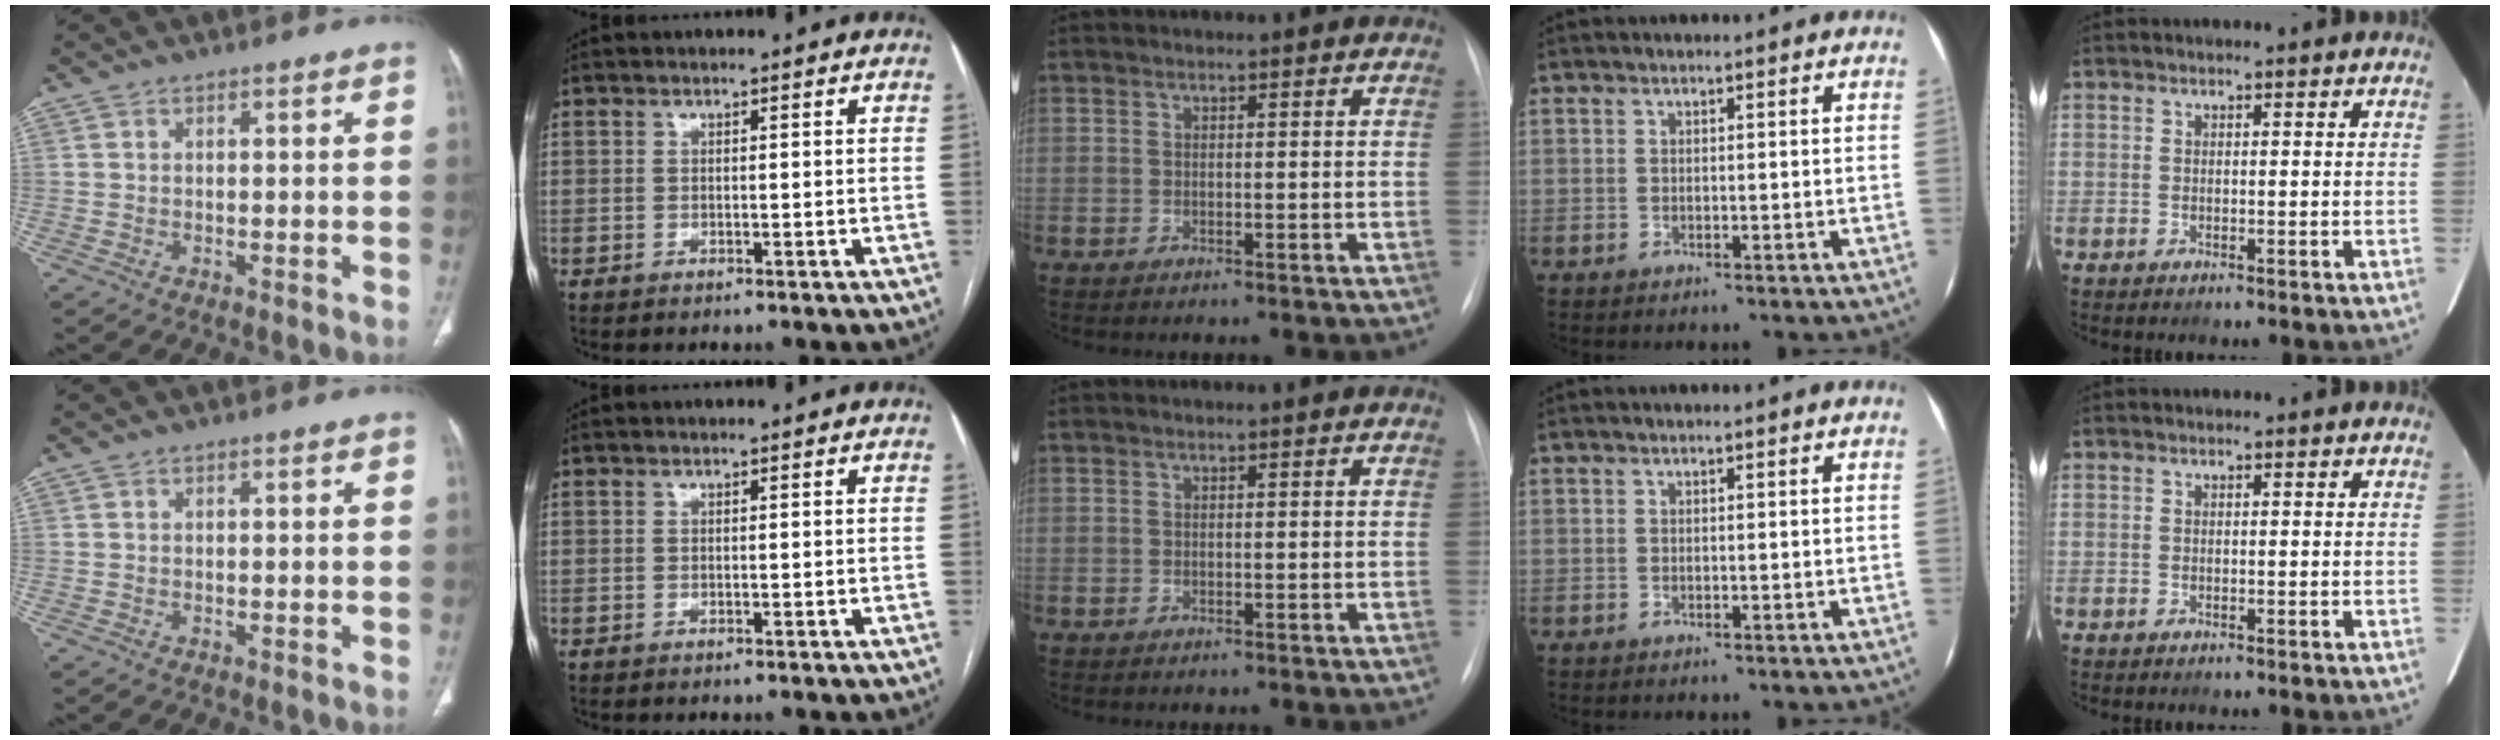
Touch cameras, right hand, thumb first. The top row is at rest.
{}